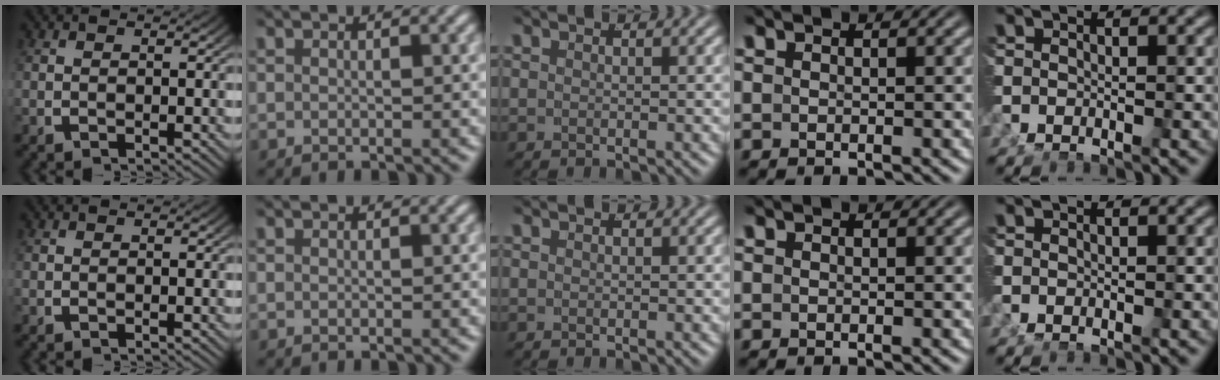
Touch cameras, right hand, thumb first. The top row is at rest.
{}